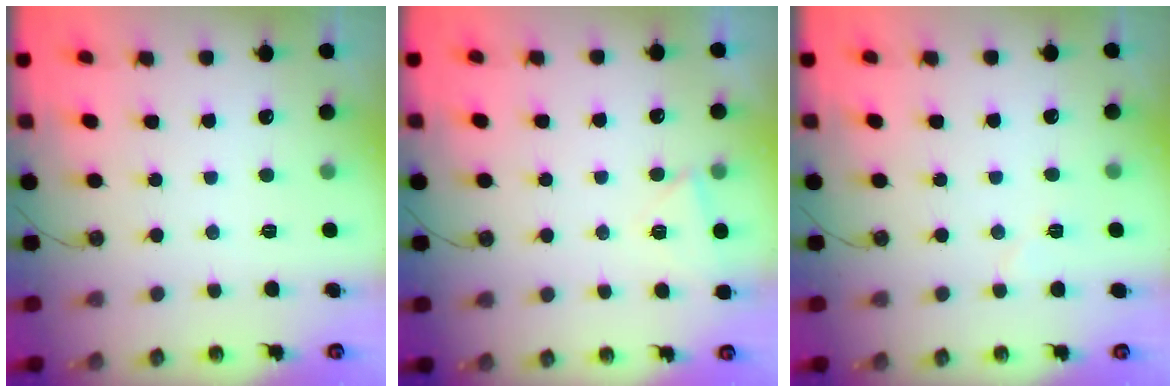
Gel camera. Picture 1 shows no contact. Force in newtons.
{"total": 4.2, "press": 3.2, "slide": 2.8}
{"total": 4.4, "press": 3.9, "slide": 1.9}